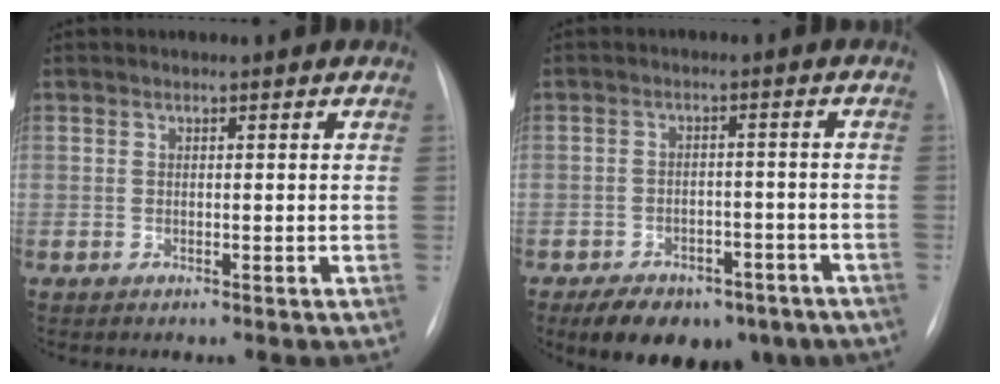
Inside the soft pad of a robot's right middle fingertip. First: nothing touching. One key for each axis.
{"total": 13.0, "fx": -8.9, "fy": 7.0, "fz": 6.4, "tx": -0.099, "ty": 0.005, "tz": -0.121}